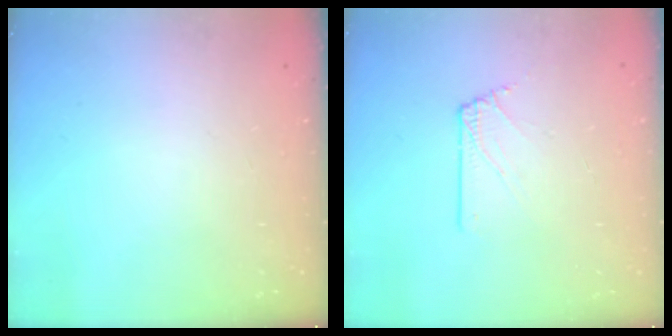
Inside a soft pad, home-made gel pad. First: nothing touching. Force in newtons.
{"total": 4.0, "press": 3.9, "slide": 0.7}